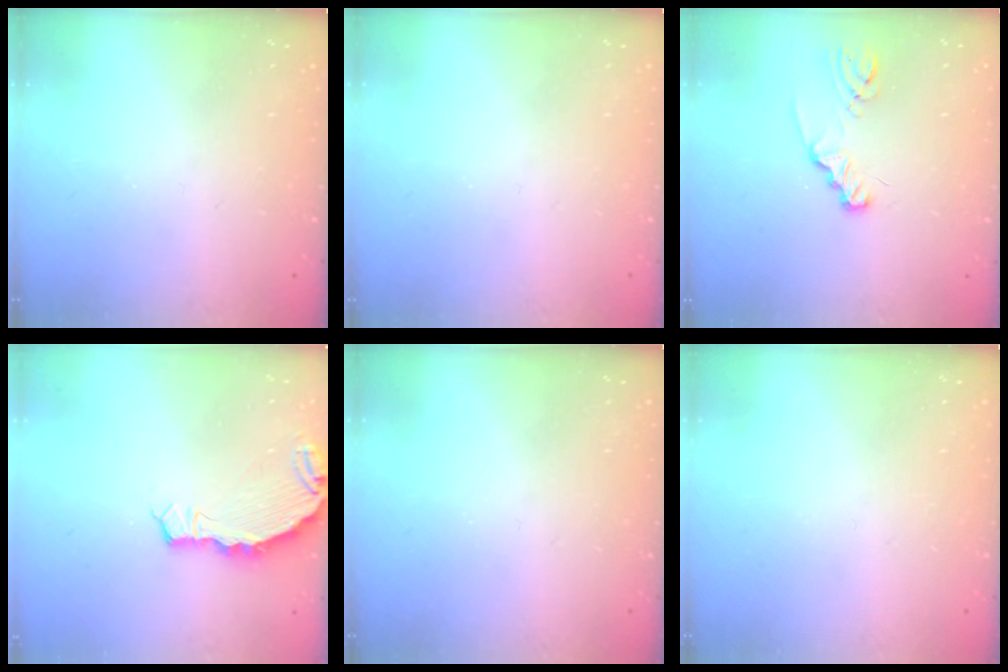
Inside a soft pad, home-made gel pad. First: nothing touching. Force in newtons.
{"total": 0.0}
{"total": 2.7, "press": 2.7, "slide": 0.4}
{"total": 5.2, "press": 5.2, "slide": 0.2}
{"total": 0.0}
{"total": 0.0}